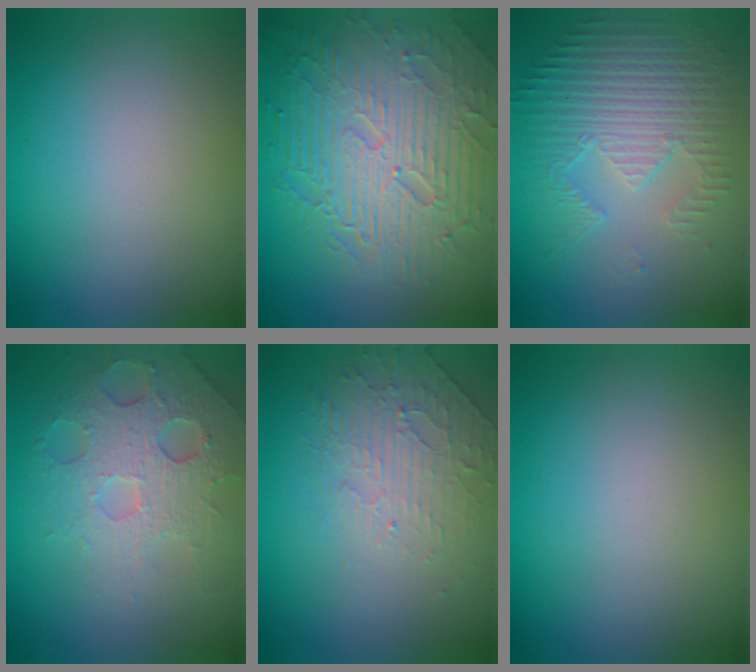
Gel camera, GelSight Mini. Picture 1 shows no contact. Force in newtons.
{"total": 10.1, "press": 6.6, "slide": 7.6}
{"total": 3.9, "press": 3.6, "slide": 1.5}
{"total": 5.4, "press": 4.2, "slide": 3.4}
{"total": 2.2, "press": 1.5, "slide": 1.7}
{"total": 0.0}